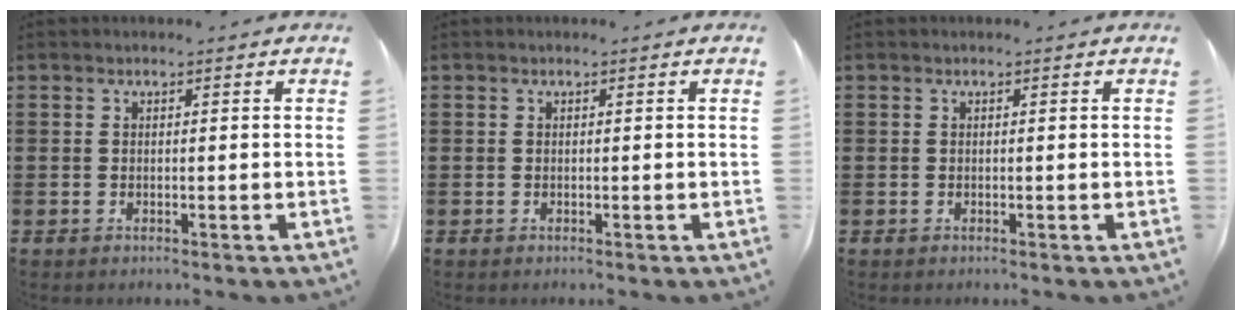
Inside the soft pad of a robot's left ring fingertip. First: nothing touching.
{"total": 0.0}
{"total": 0.0}